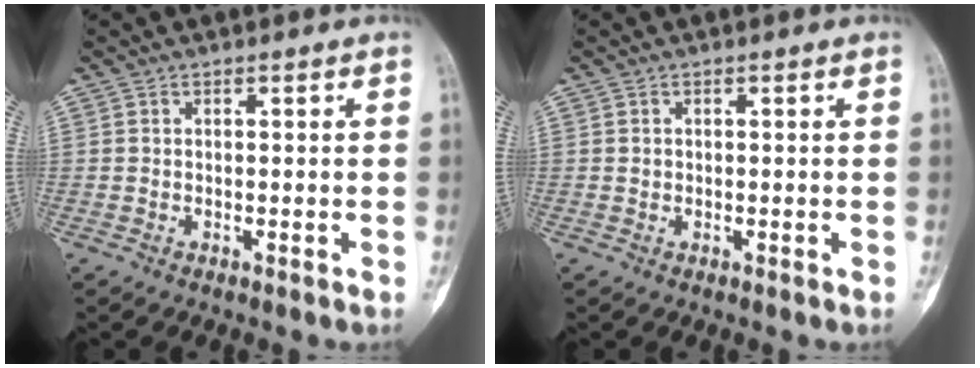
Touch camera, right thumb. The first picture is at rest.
{"total": 0.6, "force": [0.0, 0.5, 0.2], "torque": [-0.001, 0.002, 0.001]}